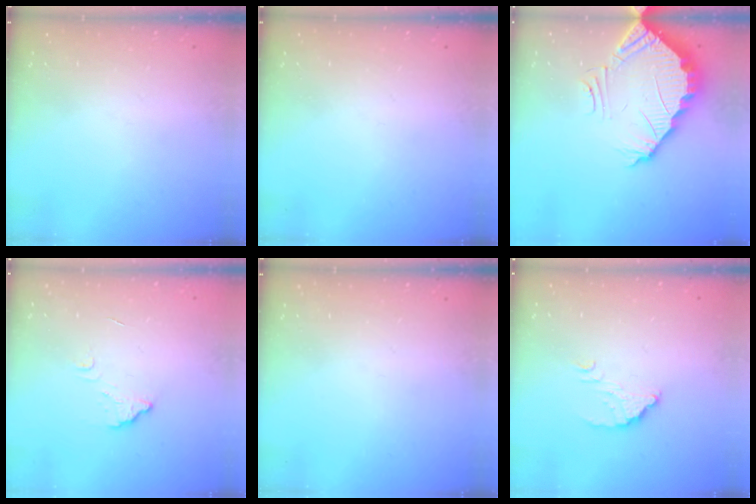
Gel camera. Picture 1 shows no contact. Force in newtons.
{"total": 0.0}
{"total": 3.8, "press": 3.8, "slide": 0.2}
{"total": 3.6, "press": 3.6, "slide": 0.2}
{"total": 0.0}
{"total": 3.3, "press": 3.3, "slide": 0.1}